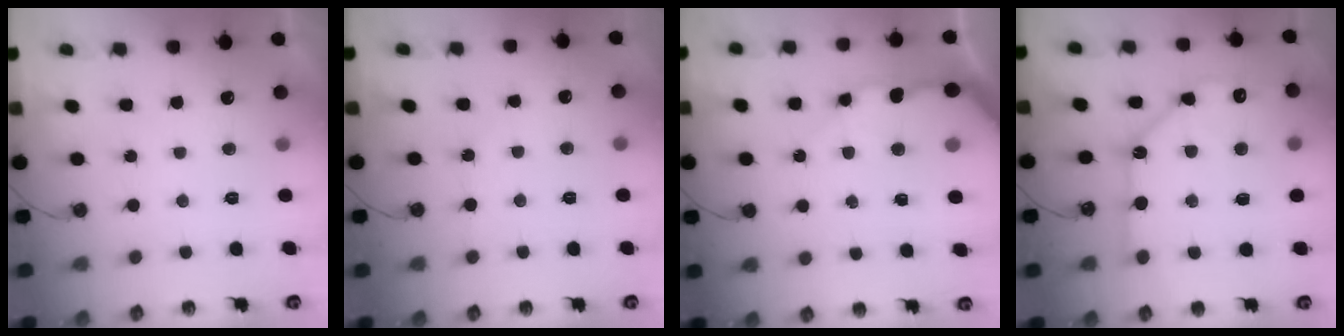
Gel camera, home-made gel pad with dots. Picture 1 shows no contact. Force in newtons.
{"total": 3.0, "press": 3.0, "slide": 0.5}
{"total": 12.3, "press": 12.1, "slide": 1.8}
{"total": 13.5, "press": 13.5, "slide": 1.3}